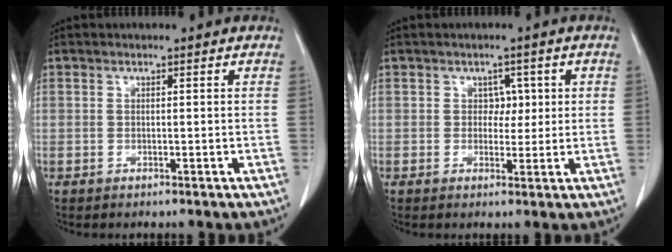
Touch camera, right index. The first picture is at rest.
{"total": 2.7, "force": [0.6, 2.1, 1.6], "torque": [-0.012, 0.006, 0.009]}